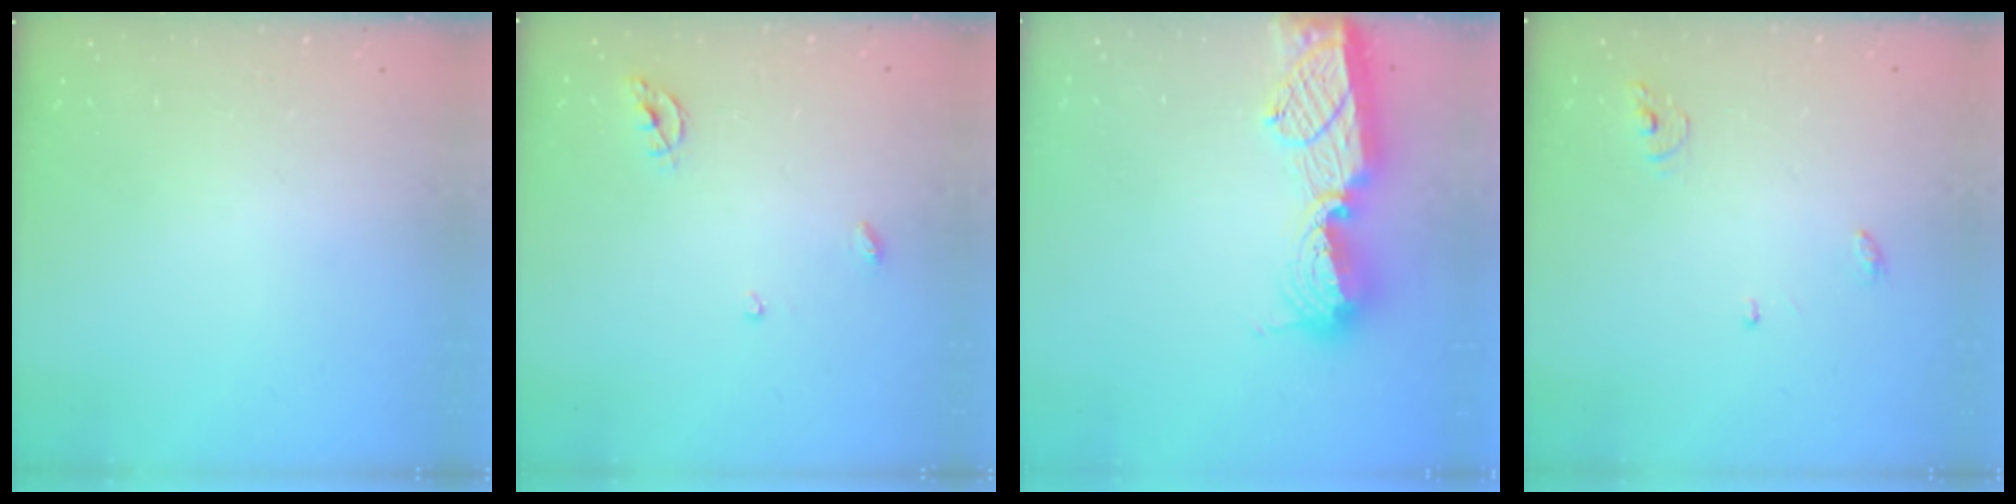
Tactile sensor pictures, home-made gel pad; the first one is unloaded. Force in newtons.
{"total": 5.5, "press": 5.5, "slide": 0.6}
{"total": 15.2, "press": 15.1, "slide": 1.3}
{"total": 4.1, "press": 4.0, "slide": 0.3}